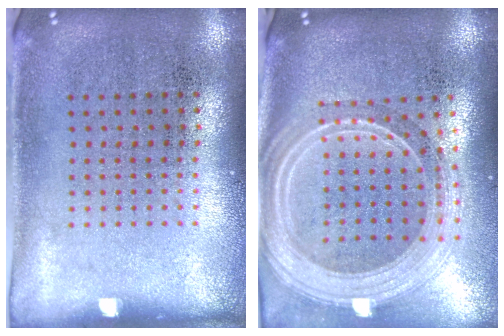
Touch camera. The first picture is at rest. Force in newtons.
{"total": 2.8, "press": 2.3, "slide": 1.5}